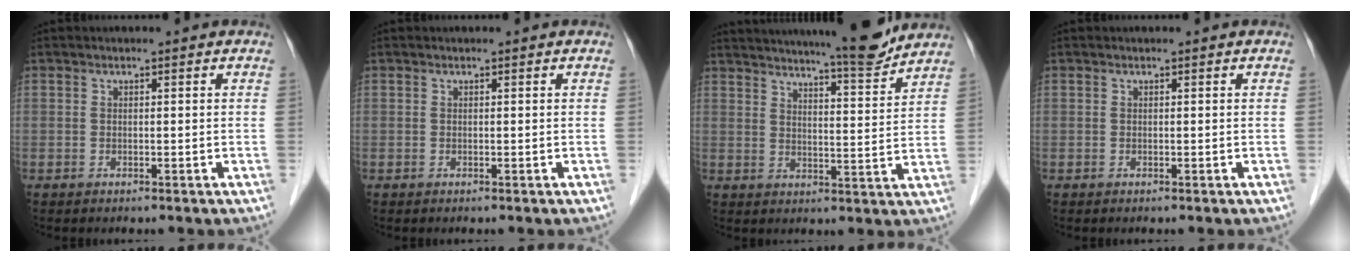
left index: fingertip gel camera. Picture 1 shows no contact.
{"total": 0.0}
{"total": 13.6, "force": [12.4, 0.2, 5.7], "torque": [-0.088, -0.010, 0.167]}
{"total": 0.0}